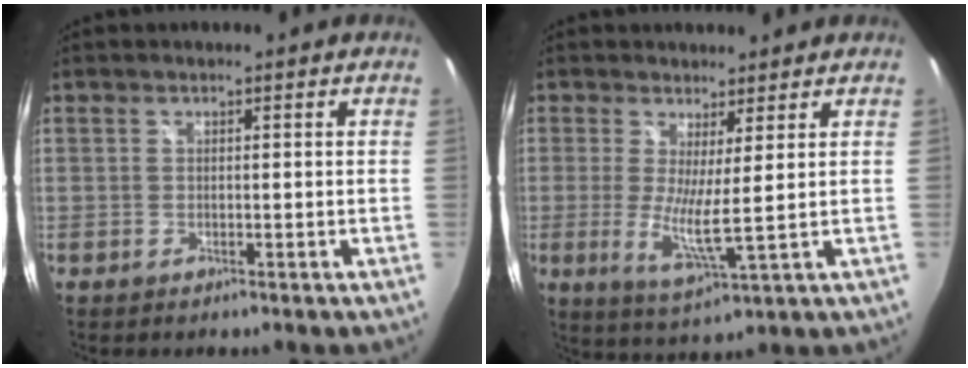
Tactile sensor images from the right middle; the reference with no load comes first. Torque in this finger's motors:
{"motor_torque": [1.45, -0.69, 0.23, 0.12]}